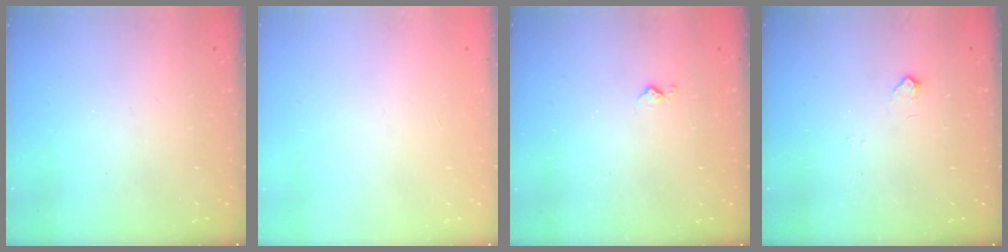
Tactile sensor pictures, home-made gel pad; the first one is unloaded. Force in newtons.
{"total": 0.0}
{"total": 4.2, "press": 4.2, "slide": 0.4}
{"total": 3.9, "press": 3.9, "slide": 0.5}